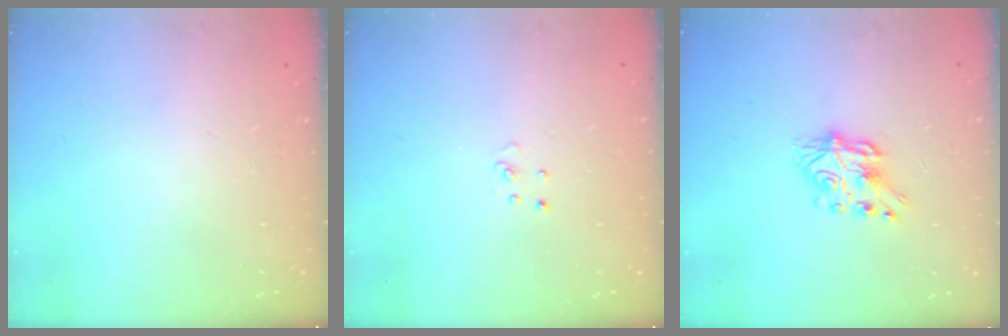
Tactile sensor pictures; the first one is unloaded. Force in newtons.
{"total": 3.1, "press": 3.1, "slide": 0.2}
{"total": 7.0, "press": 7.0, "slide": 0.2}